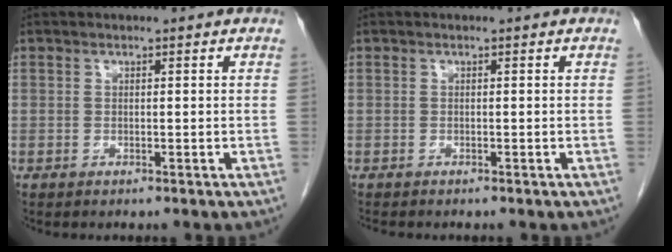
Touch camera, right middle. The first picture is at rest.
{"total": 0.8, "force": [-0.7, 0.1, 0.2], "torque": [-0.009, -0.003, -0.012]}